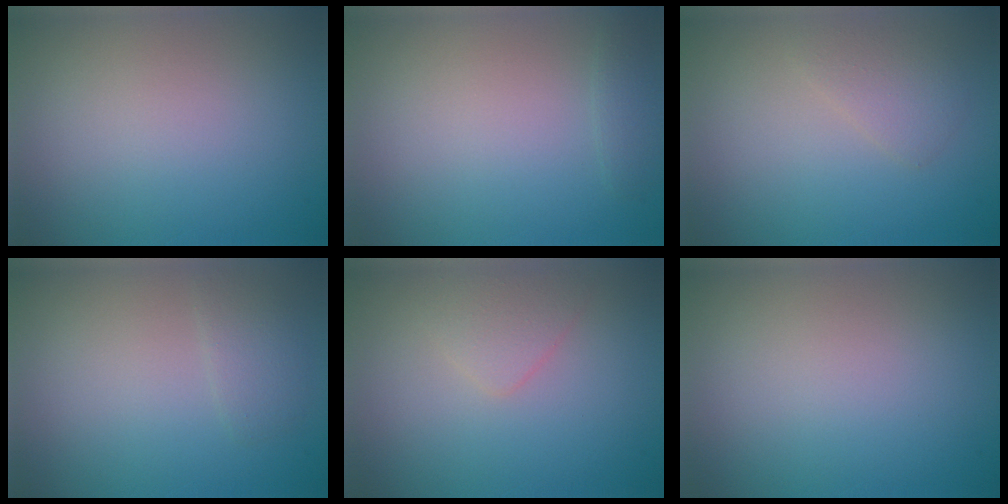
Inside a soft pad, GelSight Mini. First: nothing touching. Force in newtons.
{"total": 1.0, "press": 1.0, "slide": 0.1}
{"total": 1.7, "press": 1.7, "slide": 0.1}
{"total": 1.5, "press": 1.5, "slide": 0.0}
{"total": 1.7, "press": 1.7, "slide": 0.0}
{"total": 0.0}